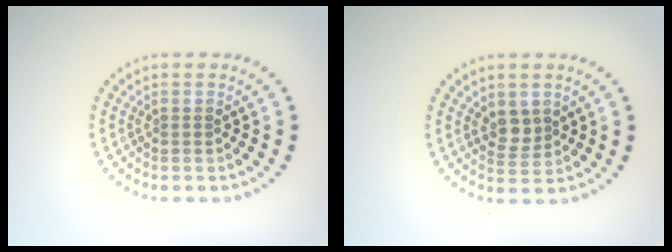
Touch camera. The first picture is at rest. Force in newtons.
{"total": 2.1, "press": 1.9, "slide": 0.9}